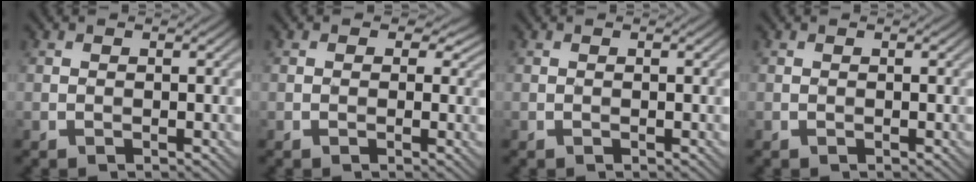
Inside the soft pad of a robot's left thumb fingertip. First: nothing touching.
{"total": 3.3, "force": [1.1, 2.5, 1.9], "torque": [-0.029, -0.006, 0.007]}
{"total": 0.0}
{"total": 0.0}